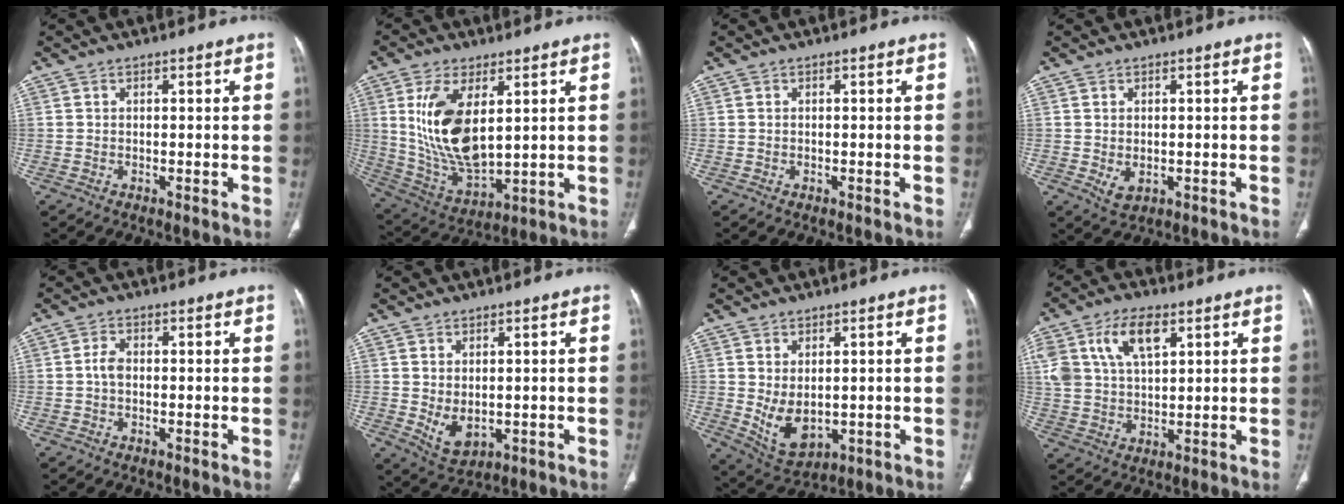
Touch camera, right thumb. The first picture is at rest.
{"total": 15.7, "force": [4.0, 7.5, 13.2], "torque": [-0.252, -0.026, 0.095]}
{"total": 0.0}
{"total": 3.0, "force": [-0.4, 2.0, 2.2], "torque": [-0.036, -0.005, 0.005]}
{"total": 2.2, "force": [-0.2, 1.4, 1.7], "torque": [-0.030, 0.003, -0.009]}
{"total": 5.3, "force": [-0.3, 3.3, 4.1], "torque": [-0.067, -0.009, 0.015]}
{"total": 7.6, "force": [-0.2, 4.7, 6.0], "torque": [-0.093, -0.011, 0.022]}
{"total": 12.3, "force": [5.4, 6.7, 8.8], "torque": [-0.167, -0.002, 0.107]}